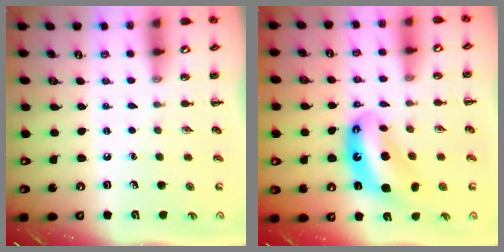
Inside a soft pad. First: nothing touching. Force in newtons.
{"total": 10.8, "press": 10.3, "slide": 3.0}